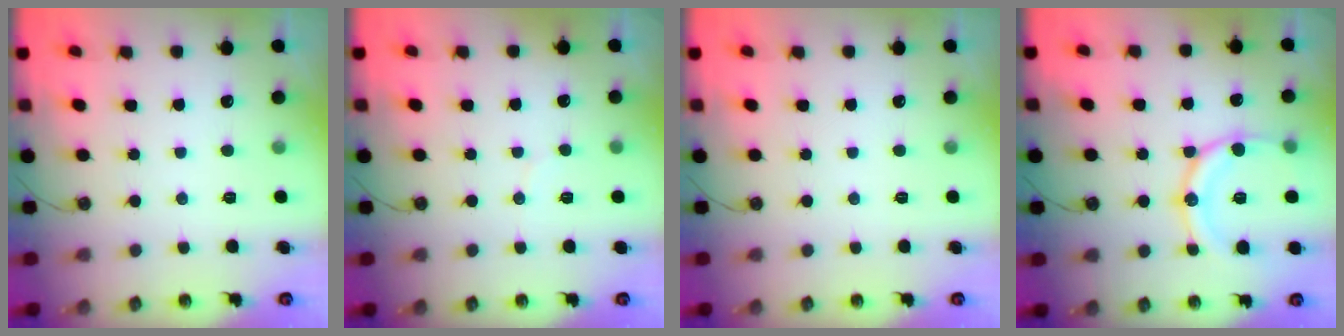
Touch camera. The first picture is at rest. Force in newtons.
{"total": 3.3, "press": 3.3, "slide": 0.3}
{"total": 0.0}
{"total": 15.9, "press": 15.6, "slide": 3.0}